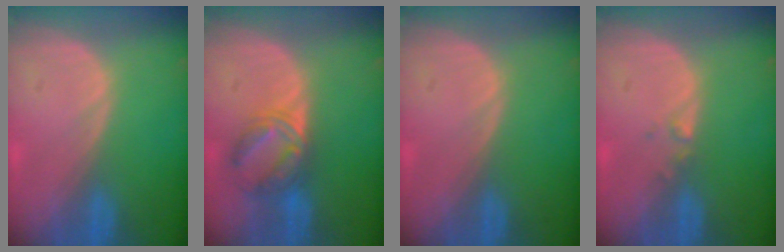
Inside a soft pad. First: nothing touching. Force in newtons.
{"total": 6.0, "press": 5.8, "slide": 1.4}
{"total": 0.0}
{"total": 1.0, "press": 0.9, "slide": 0.5}